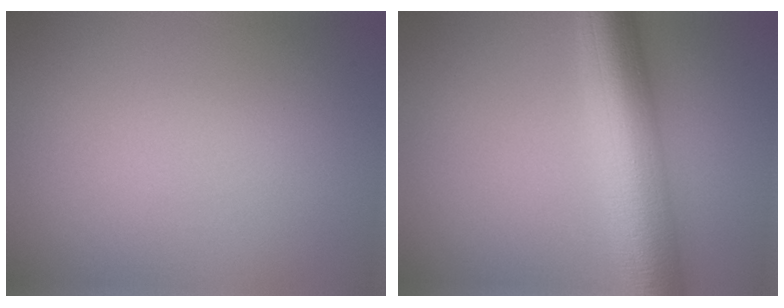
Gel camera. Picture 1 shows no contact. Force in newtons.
{"total": 8.7, "press": 8.7, "slide": 0.3}